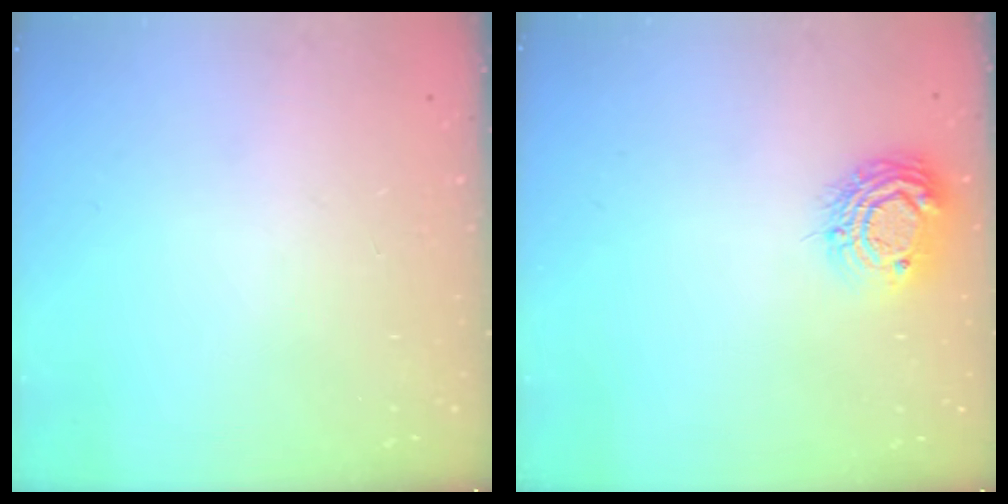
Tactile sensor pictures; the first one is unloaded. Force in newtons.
{"total": 9.8, "press": 9.8, "slide": 0.6}